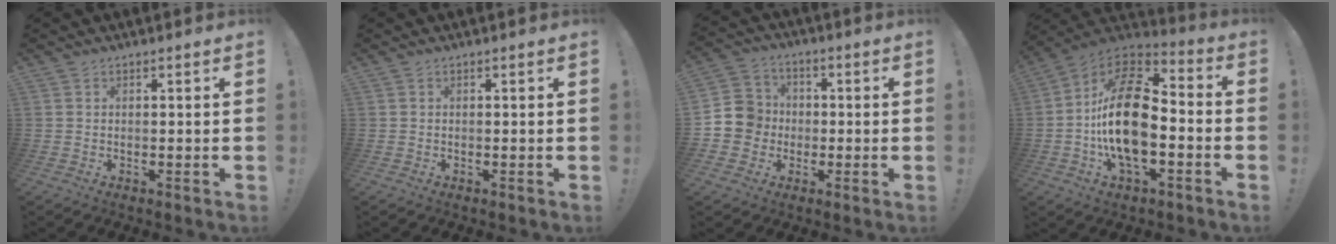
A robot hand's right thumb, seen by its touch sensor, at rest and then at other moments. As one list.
[{"total": 0.0}, {"total": 8.9, "force": [-1.7, 8.5, 1.9], "torque": [-0.024, 0.017, -0.027]}, {"total": 22.5, "force": [-2.9, 11.9, 18.8], "torque": [-0.360, 0.020, -0.047]}]